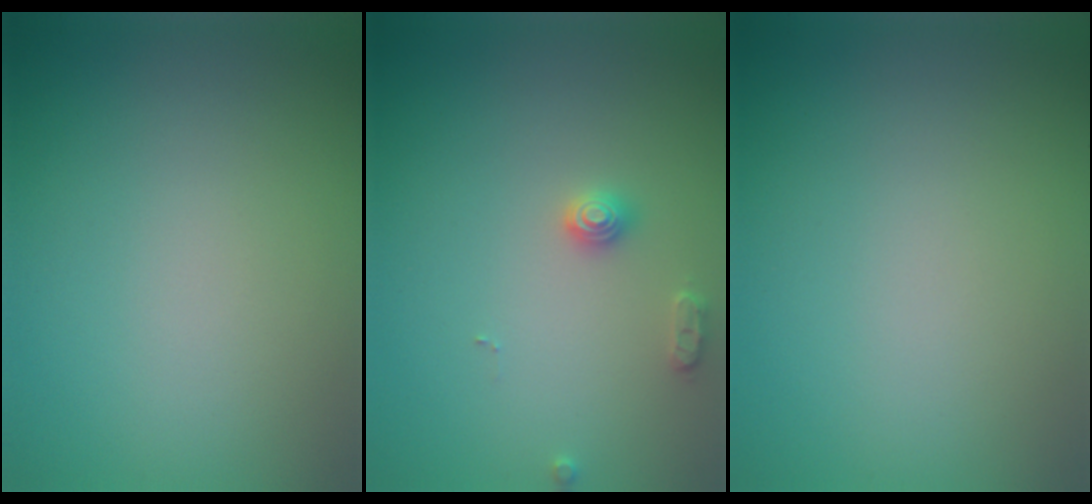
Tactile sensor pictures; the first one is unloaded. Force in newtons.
{"total": 1.7, "press": 1.7, "slide": 0.3}
{"total": 0.0}